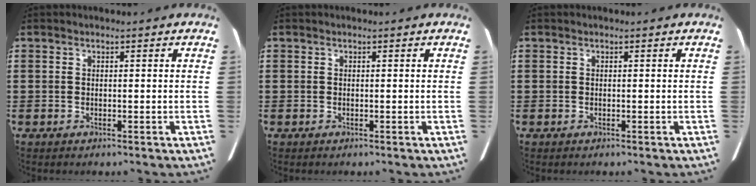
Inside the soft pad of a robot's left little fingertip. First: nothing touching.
{"total": 0.0}
{"total": 0.0}